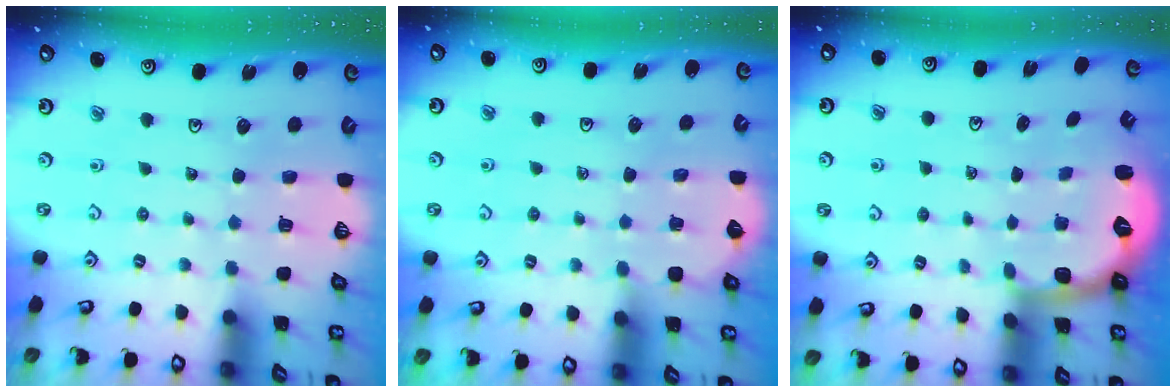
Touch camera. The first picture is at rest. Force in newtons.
{"total": 2.4, "press": 2.4, "slide": 0.2}
{"total": 2.6, "press": 1.6, "slide": 2.1}